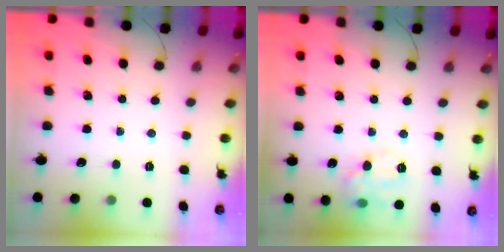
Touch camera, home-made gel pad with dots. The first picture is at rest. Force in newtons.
{"total": 12.0, "press": 12.0, "slide": 0.3}